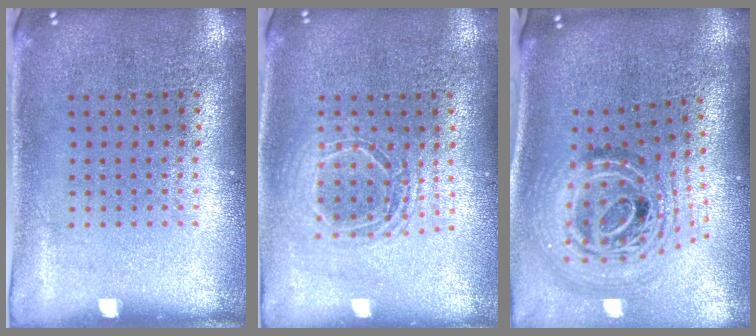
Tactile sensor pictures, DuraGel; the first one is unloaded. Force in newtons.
{"total": 1.7, "press": 1.4, "slide": 0.9}
{"total": 2.1, "press": 1.6, "slide": 1.4}